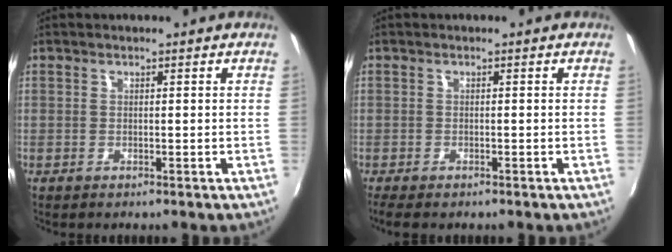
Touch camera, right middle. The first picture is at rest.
{"total": 2.7, "force": [-2.0, 0.7, 1.7], "torque": [-0.039, -0.016, -0.035]}